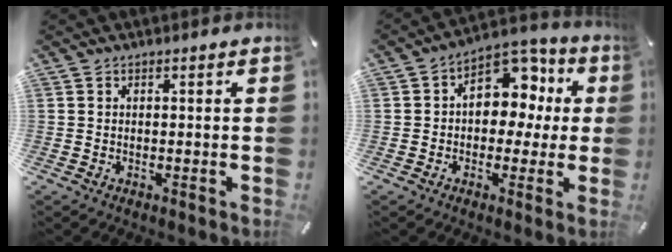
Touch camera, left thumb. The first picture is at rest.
{"total": 10.9, "force": [2.1, 8.7, 6.2], "torque": [-0.075, -0.020, 0.038]}